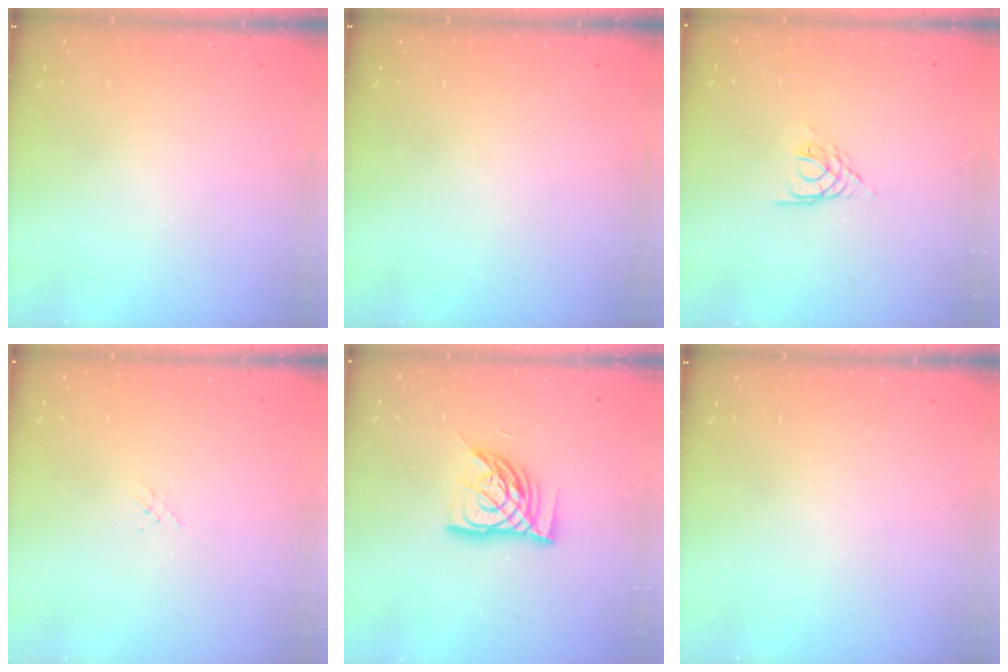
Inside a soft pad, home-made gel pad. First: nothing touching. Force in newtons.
{"total": 0.0}
{"total": 3.4, "press": 3.4, "slide": 0.6}
{"total": 1.3, "press": 1.2, "slide": 0.3}
{"total": 11.6, "press": 11.5, "slide": 1.5}
{"total": 0.0}